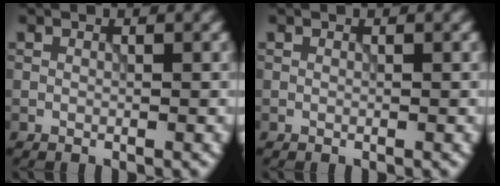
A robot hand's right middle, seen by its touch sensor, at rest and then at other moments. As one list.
[{"total": 0.0}]